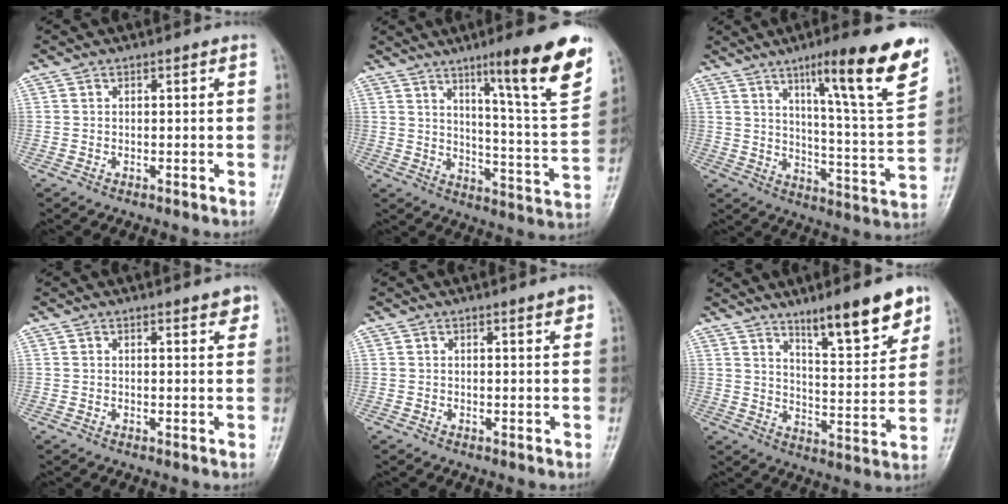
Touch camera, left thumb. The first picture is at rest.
{"total": 19.1, "force": [11.3, 1.9, 15.3], "torque": [-0.184, -0.065, 0.167]}
{"total": 20.8, "force": [12.0, 2.6, 16.7], "torque": [-0.211, -0.053, 0.180]}
{"total": 2.5, "force": [1.7, 0.7, 1.7], "torque": [-0.012, -0.007, 0.019]}
{"total": 1.9, "force": [1.2, 0.3, 1.4], "torque": [-0.018, -0.005, 0.014]}
{"total": 13.6, "force": [9.1, 2.9, 9.6], "torque": [-0.121, -0.058, 0.146]}